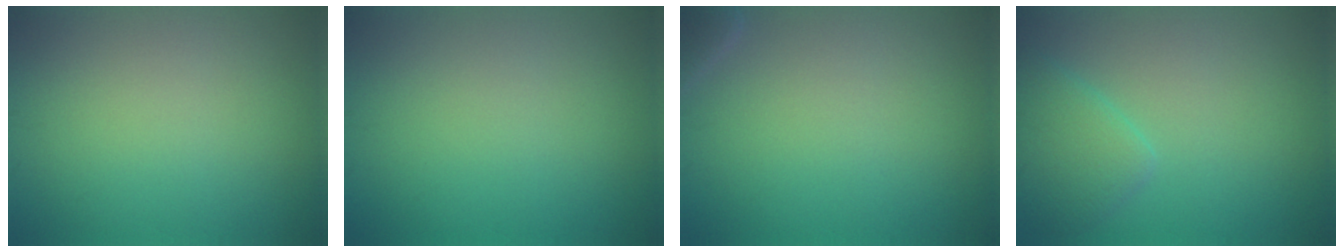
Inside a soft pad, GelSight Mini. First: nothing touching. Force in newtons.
{"total": 0.0}
{"total": 1.1, "press": 1.1, "slide": 0.1}
{"total": 3.0, "press": 3.0, "slide": 0.2}